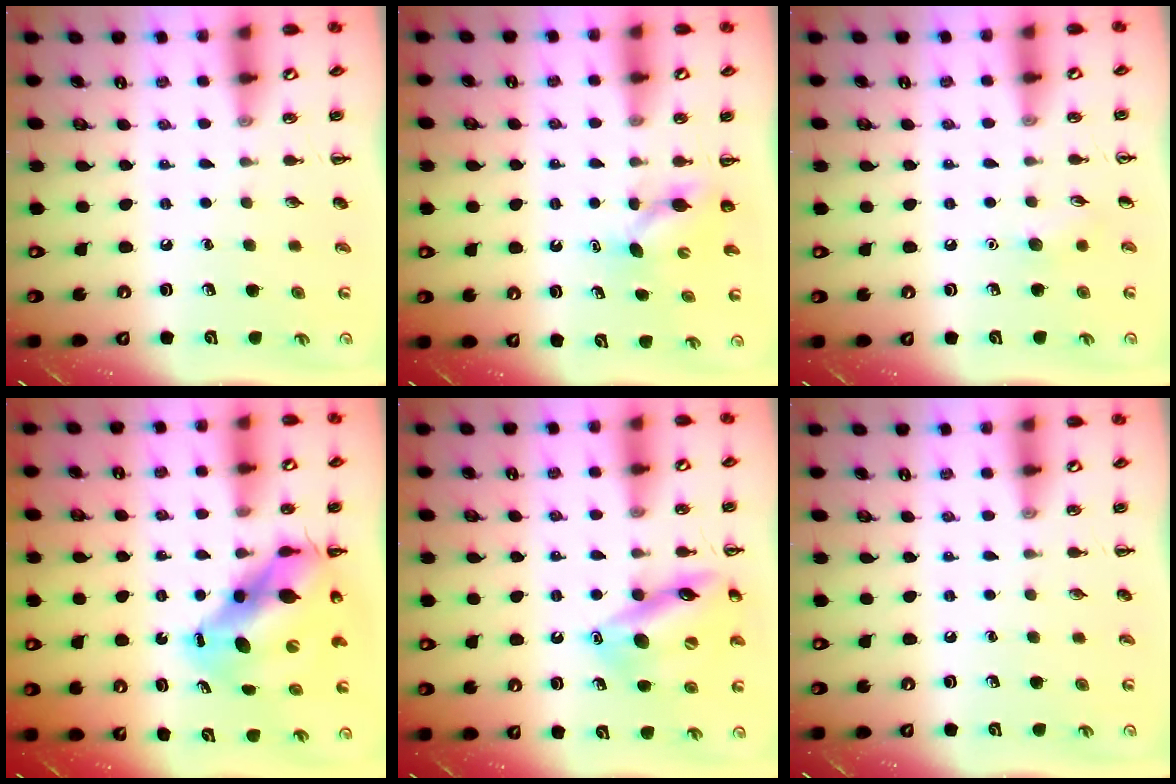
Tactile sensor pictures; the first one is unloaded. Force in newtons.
{"total": 4.0, "press": 3.9, "slide": 1.1}
{"total": 5.4, "press": 5.1, "slide": 1.7}
{"total": 12.1, "press": 11.6, "slide": 3.1}
{"total": 15.5, "press": 15.3, "slide": 2.9}
{"total": 0.0}